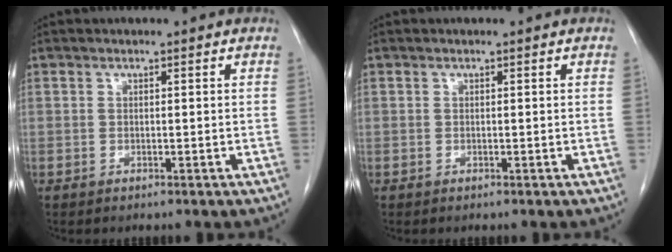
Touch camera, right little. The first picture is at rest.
{"total": 0.0}